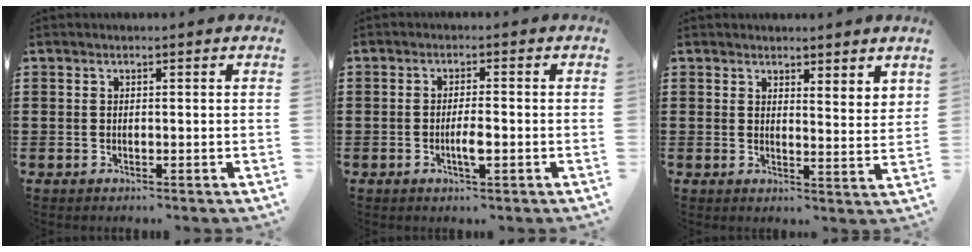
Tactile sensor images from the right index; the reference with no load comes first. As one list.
[{"total": 3.1, "force": [-1.0, 0.5, 2.9], "torque": [-0.049, 0.002, -0.018]}, {"total": 2.6, "force": [2.6, 0.1, 0.2], "torque": [-0.013, -0.003, 0.050]}]